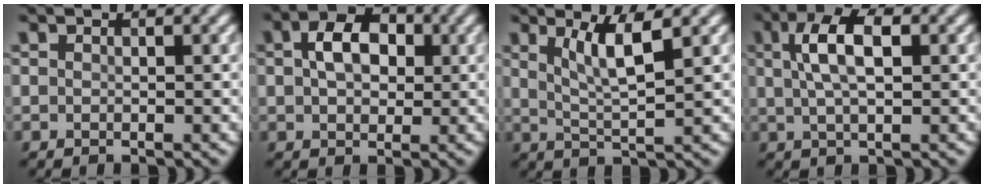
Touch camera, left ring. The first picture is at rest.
{"total": 4.9, "force": [1.0, 3.3, 3.5], "torque": [-0.062, 0.008, 0.009]}
{"total": 4.1, "force": [1.7, 0.8, 3.6], "torque": [-0.065, -0.003, 0.036]}
{"total": 4.8, "force": [1.3, 1.9, 4.2], "torque": [-0.082, 0.011, 0.020]}